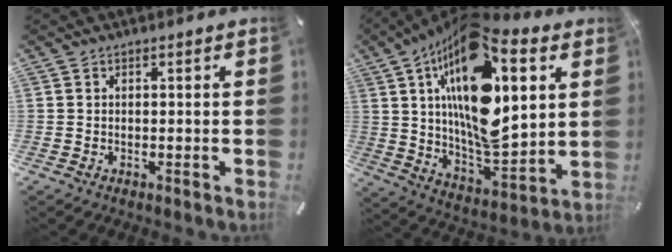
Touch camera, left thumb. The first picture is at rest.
{"total": 25.4, "force": [9.8, 12.2, 20.0], "torque": [-0.372, -0.056, 0.163]}